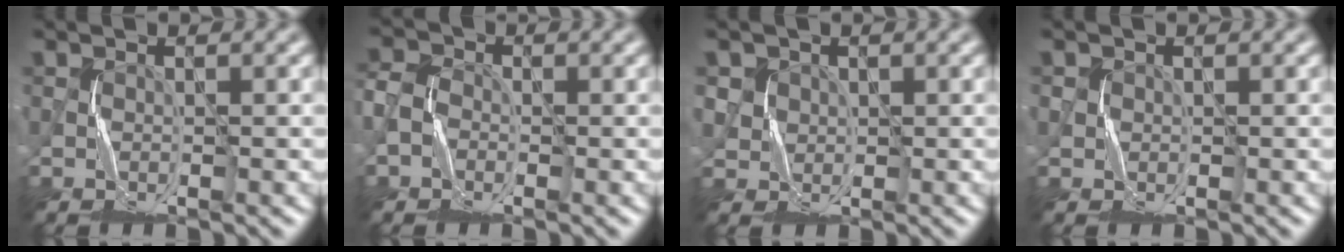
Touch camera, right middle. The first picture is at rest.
{"total": 2.7, "force": [-1.1, 2.1, 1.2], "torque": [-0.029, 0.003, -0.023]}
{"total": 2.2, "force": [1.0, 1.9, 0.2], "torque": [-0.028, -0.012, 0.029]}
{"total": 0.6, "force": [0.1, 0.6, -0.2], "torque": [0.000, -0.004, 0.002]}